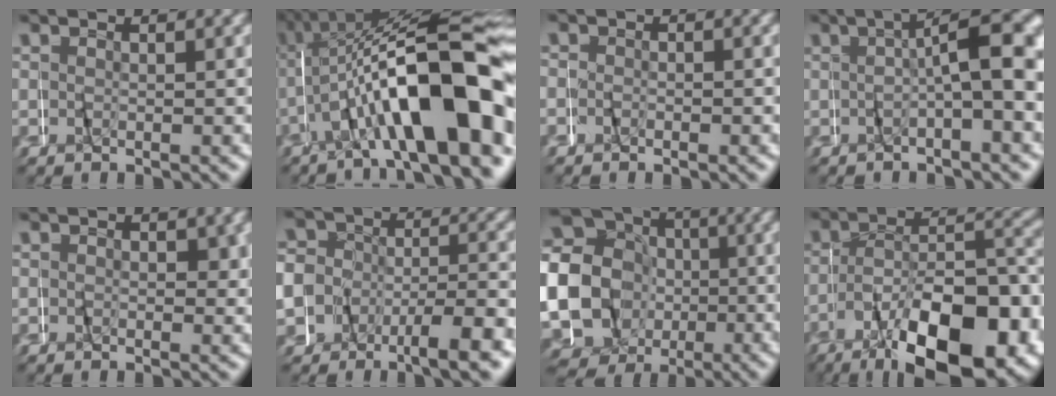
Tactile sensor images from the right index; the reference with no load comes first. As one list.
[{"total": 16.6, "force": [-1.5, 7.1, 15.0], "torque": [-0.232, 0.002, -0.024]}, {"total": 0.9, "force": [-0.6, 0.7, -0.3], "torque": [0.007, 0.000, -0.015]}, {"total": 7.4, "force": [0.0, 2.4, 7.0], "torque": [-0.074, 0.017, -0.006]}, {"total": 1.0, "force": [0.1, 0.7, 0.7], "torque": [-0.009, -0.006, 0.004]}, {"total": 8.3, "force": [-1.8, 7.3, 3.3], "torque": [-0.070, 0.007, -0.049]}, {"total": 20.1, "force": [-2.2, 18.7, 6.9], "torque": [-0.181, -0.045, -0.050]}, {"total": 13.2, "force": [-6.6, 6.3, 9.6], "torque": [-0.150, -0.016, -0.093]}]